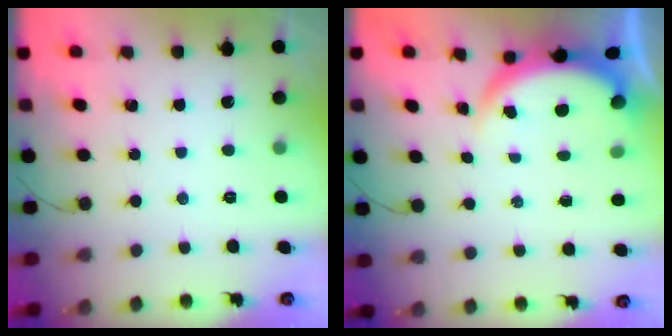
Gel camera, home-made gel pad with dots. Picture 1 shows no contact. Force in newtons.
{"total": 3.9, "press": 3.9, "slide": 0.1}